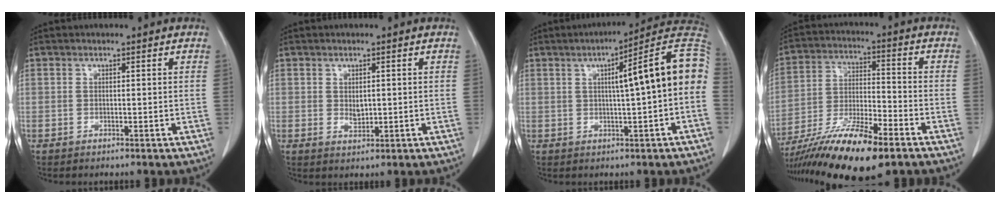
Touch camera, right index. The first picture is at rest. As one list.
[{"total": 2.0, "force": [0.3, 1.2, 1.6], "torque": [-0.028, -0.005, 0.008]}, {"total": 12.9, "force": [1.2, 0.3, 12.9], "torque": [-0.174, 0.036, 0.010]}, {"total": 16.4, "force": [-11.5, 2.5, 11.4], "torque": [-0.213, -0.026, -0.203]}]